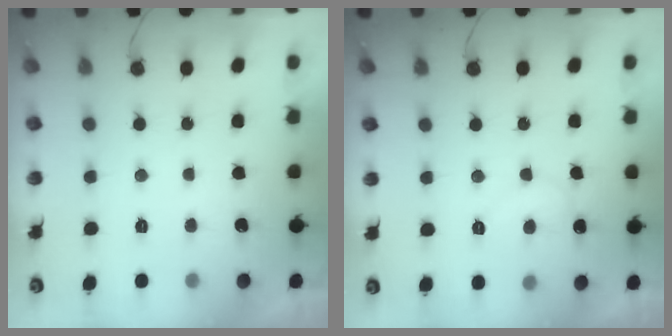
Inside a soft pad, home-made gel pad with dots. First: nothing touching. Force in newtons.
{"total": 7.4, "press": 7.3, "slide": 0.6}